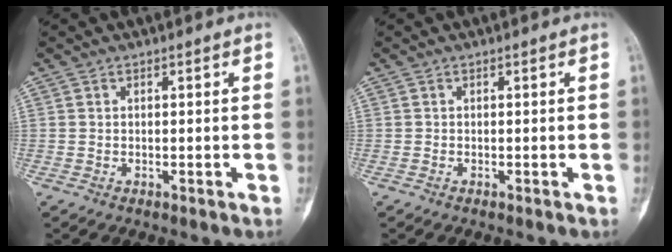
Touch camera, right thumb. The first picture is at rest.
{"total": 0.0}